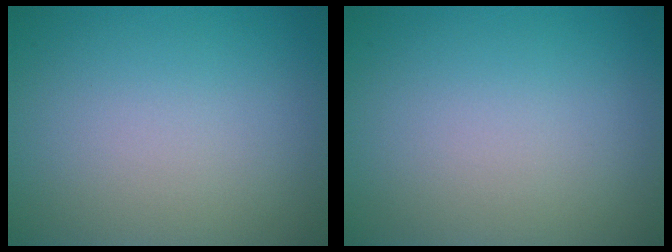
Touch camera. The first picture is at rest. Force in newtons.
{"total": 0.0}